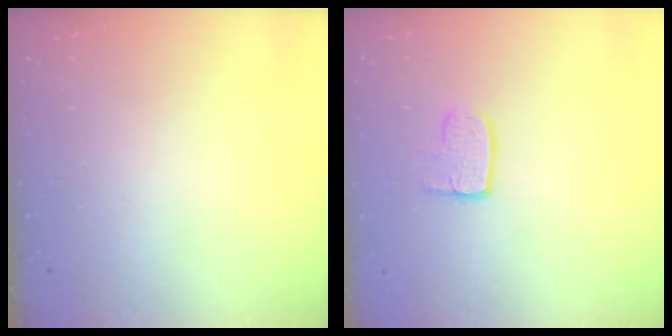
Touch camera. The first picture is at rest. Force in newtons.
{"total": 7.0, "press": 7.0, "slide": 0.4}